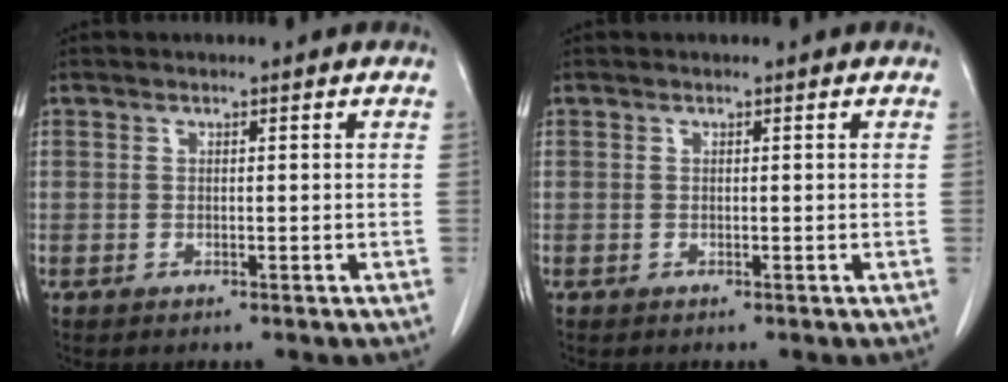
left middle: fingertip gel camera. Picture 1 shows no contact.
{"total": 0.0}